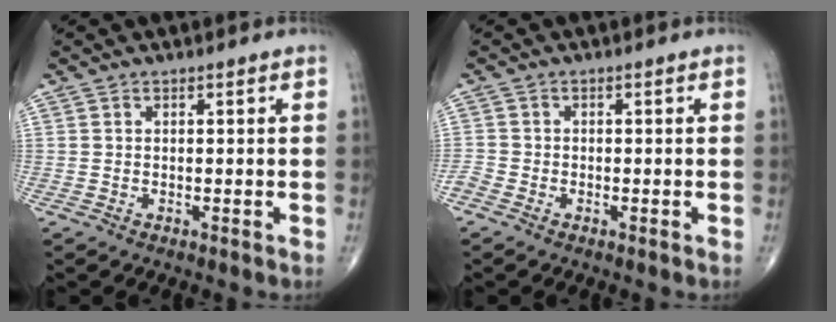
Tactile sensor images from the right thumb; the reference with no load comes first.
{"total": 1.8, "force": [-1.3, 1.0, 0.6], "torque": [-0.013, 0.003, -0.030]}